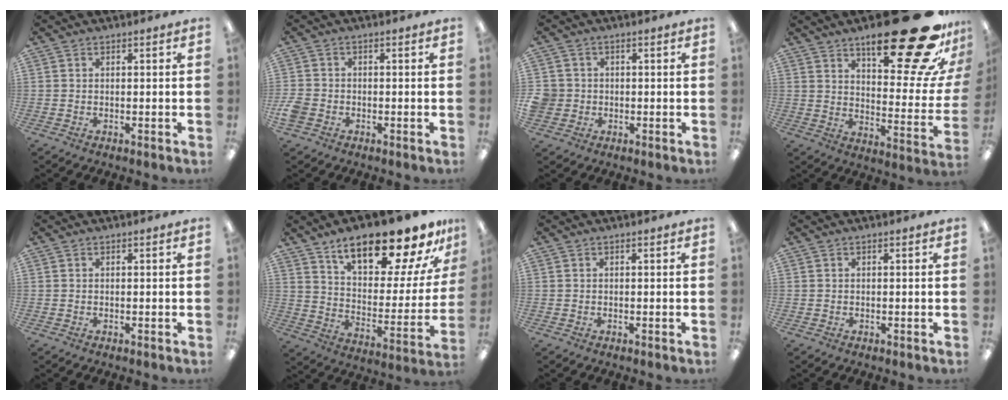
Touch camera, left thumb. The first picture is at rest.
{"total": 3.1, "force": [-1.5, 2.4, 1.3], "torque": [-0.023, 0.004, -0.027]}
{"total": 4.0, "force": [-0.4, 4.0, 0.7], "torque": [-0.024, 0.007, -0.006]}
{"total": 29.5, "force": [18.2, 9.7, 21.1], "torque": [-0.270, -0.126, 0.293]}
{"total": 0.0}
{"total": 21.5, "force": [16.4, 7.1, 11.9], "torque": [-0.176, -0.111, 0.274]}
{"total": 0.0}
{"total": 0.0}